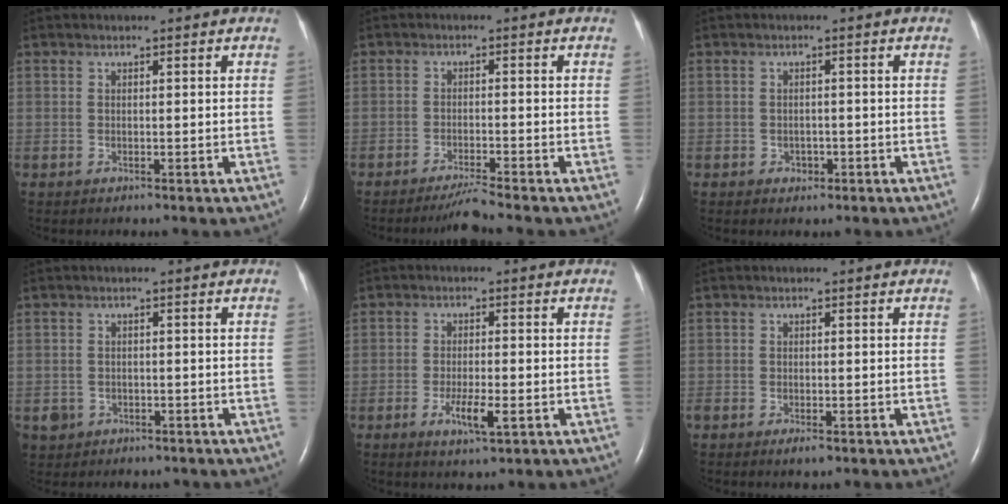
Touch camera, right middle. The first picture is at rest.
{"total": 3.2, "force": [-2.8, -1.2, 1.0], "torque": [-0.025, -0.015, -0.054]}
{"total": 1.4, "force": [-0.6, 1.1, 0.5], "torque": [-0.006, 0.004, -0.006]}
{"total": 3.2, "force": [-1.6, 2.8, 0.3], "torque": [-0.013, 0.007, -0.019]}
{"total": 4.8, "force": [-2.0, 1.7, 4.0], "torque": [-0.074, -0.002, -0.029]}
{"total": 1.6, "force": [-1.0, 0.5, 1.1], "torque": [-0.022, -0.003, -0.013]}